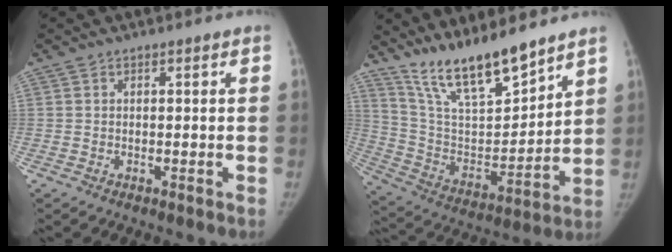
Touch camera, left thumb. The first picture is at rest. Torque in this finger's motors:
{"motor_torque": [0.99, 0.17, 1.44, -1.33, 0.08]}